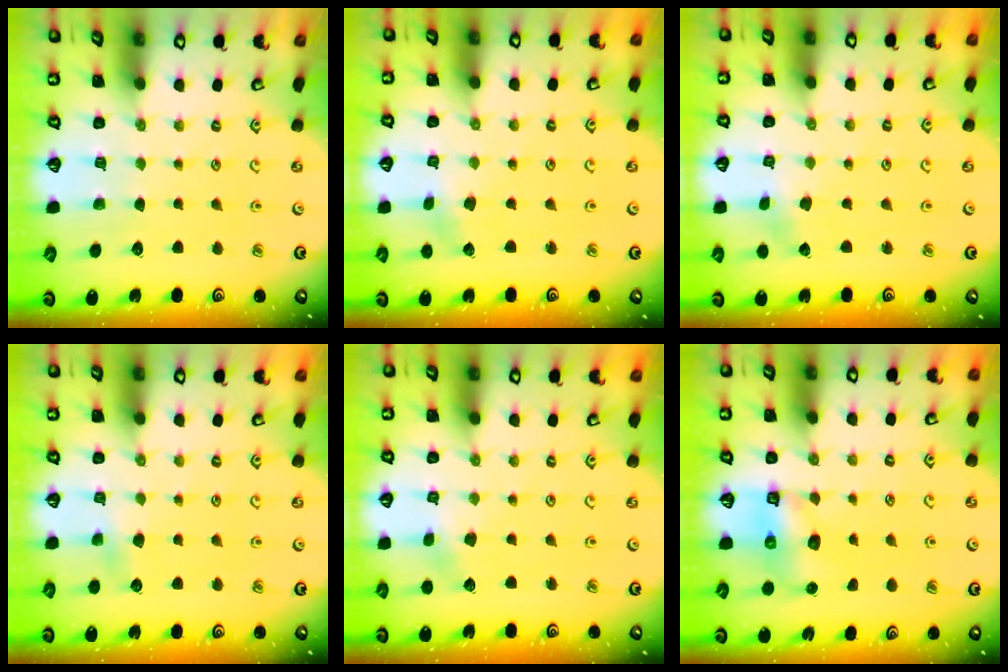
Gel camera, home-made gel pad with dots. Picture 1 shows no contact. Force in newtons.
{"total": 2.1, "press": 2.0, "slide": 0.3}
{"total": 1.8, "press": 1.8, "slide": 0.2}
{"total": 3.4, "press": 3.4, "slide": 0.4}
{"total": 4.0, "press": 3.9, "slide": 0.3}
{"total": 6.5, "press": 6.5, "slide": 0.6}